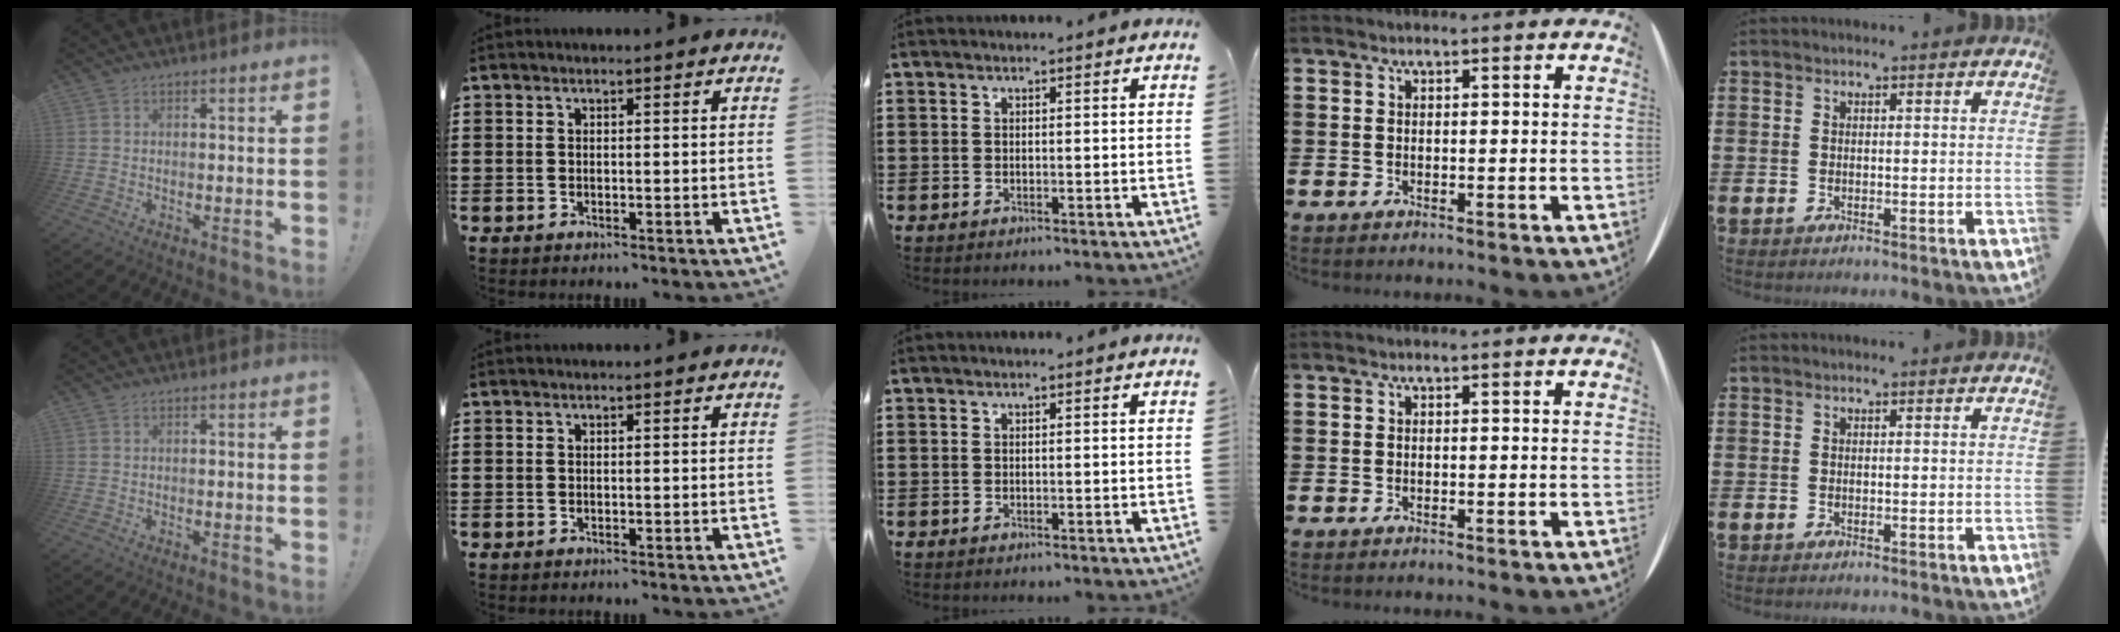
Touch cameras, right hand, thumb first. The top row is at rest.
{}